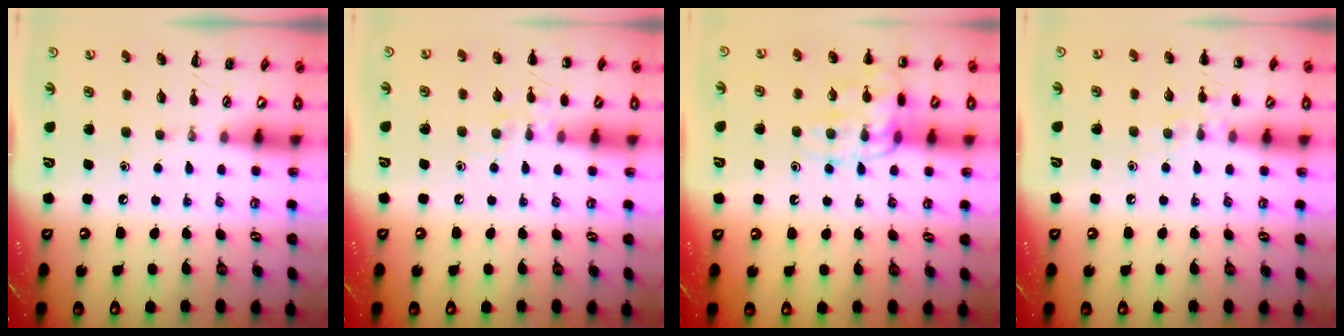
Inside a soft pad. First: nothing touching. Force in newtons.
{"total": 6.9, "press": 6.8, "slide": 1.4}
{"total": 14.2, "press": 14.2, "slide": 0.2}
{"total": 7.3, "press": 7.2, "slide": 1.5}